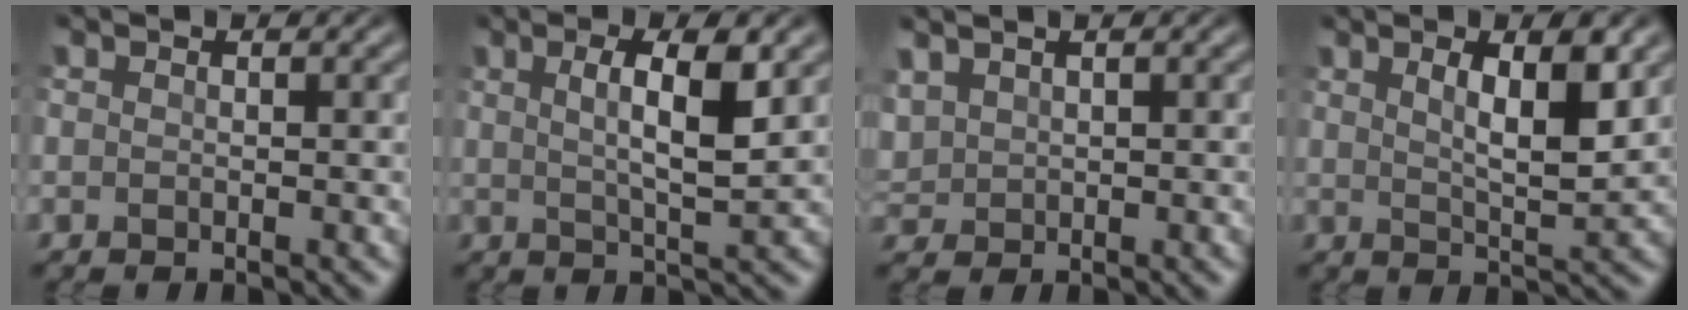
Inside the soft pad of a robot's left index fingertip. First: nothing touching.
{"total": 4.9, "force": [1.3, 1.1, 4.5], "torque": [-0.077, -0.003, 0.021]}
{"total": 1.7, "force": [0.9, 1.1, 0.8], "torque": [-0.027, 0.005, 0.024]}
{"total": 4.6, "force": [1.8, 1.1, 4.0], "torque": [-0.070, -0.008, 0.031]}